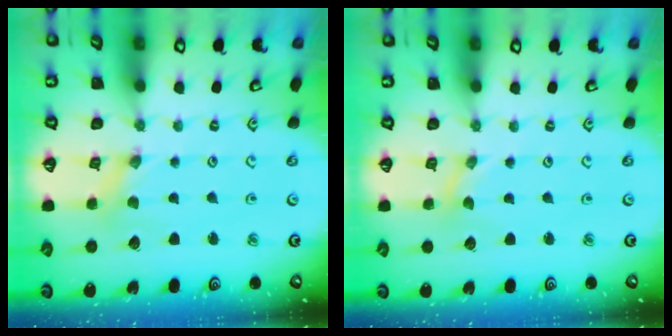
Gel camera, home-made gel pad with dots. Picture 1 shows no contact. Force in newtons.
{"total": 0.0}